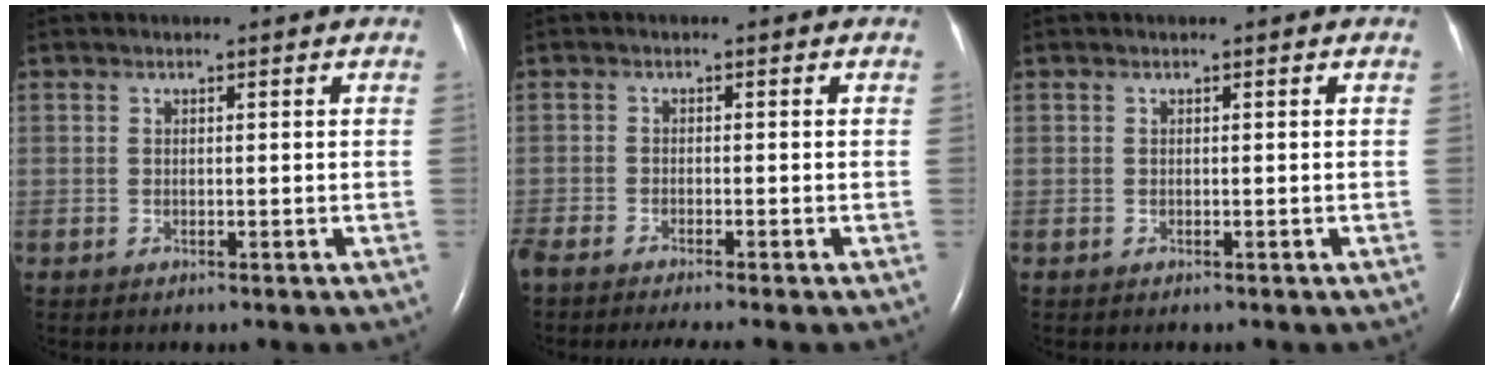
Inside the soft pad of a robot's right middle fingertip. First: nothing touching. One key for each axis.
{"total": 7.2, "fx": -6.3, "fy": 0.0, "fz": 3.5, "tx": -0.047, "ty": -0.017, "tz": -0.103}
{"total": 0.0}